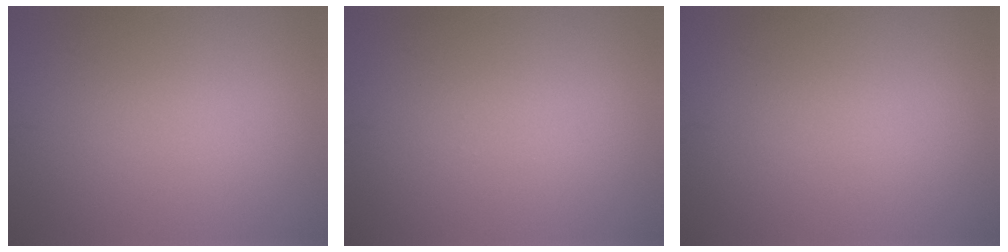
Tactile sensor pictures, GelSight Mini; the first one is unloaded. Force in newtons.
{"total": 0.0}
{"total": 0.0}